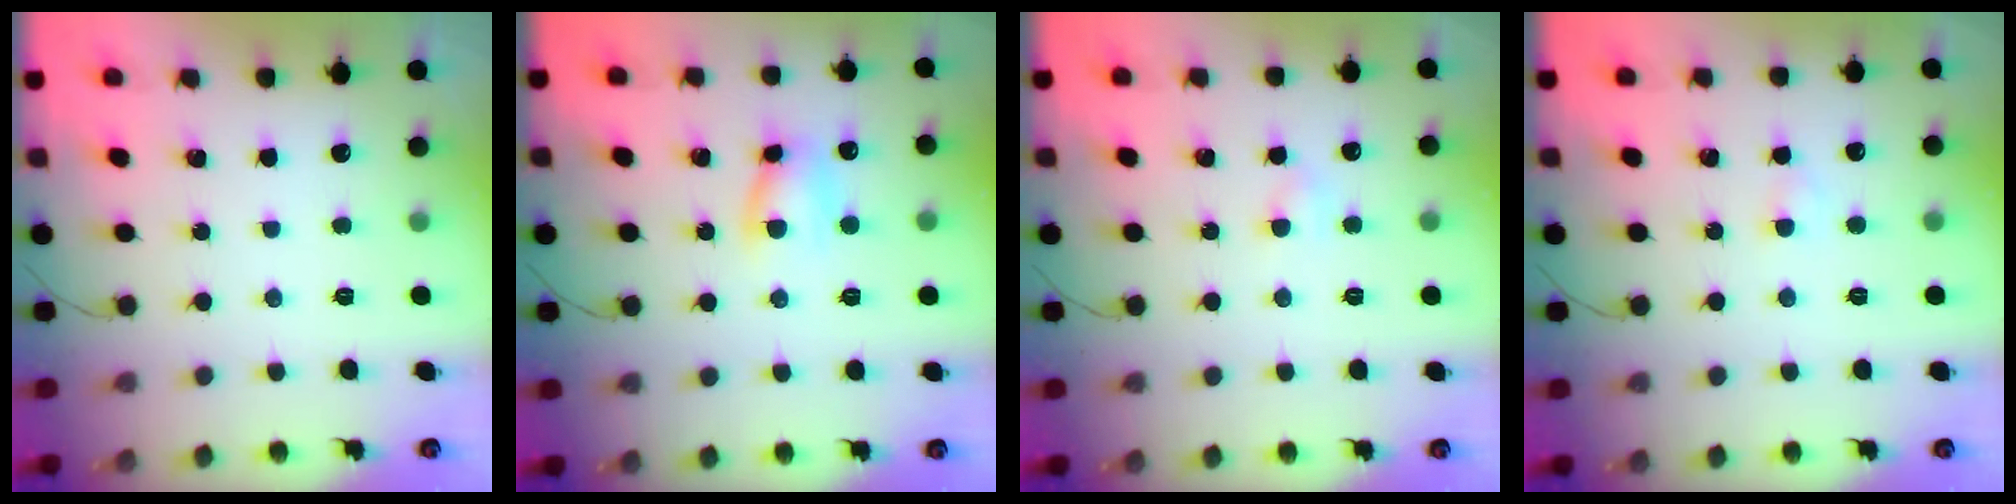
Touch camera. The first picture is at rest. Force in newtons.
{"total": 6.9, "press": 6.9, "slide": 0.0}
{"total": 3.0, "press": 2.8, "slide": 1.0}
{"total": 2.2, "press": 2.1, "slide": 0.8}